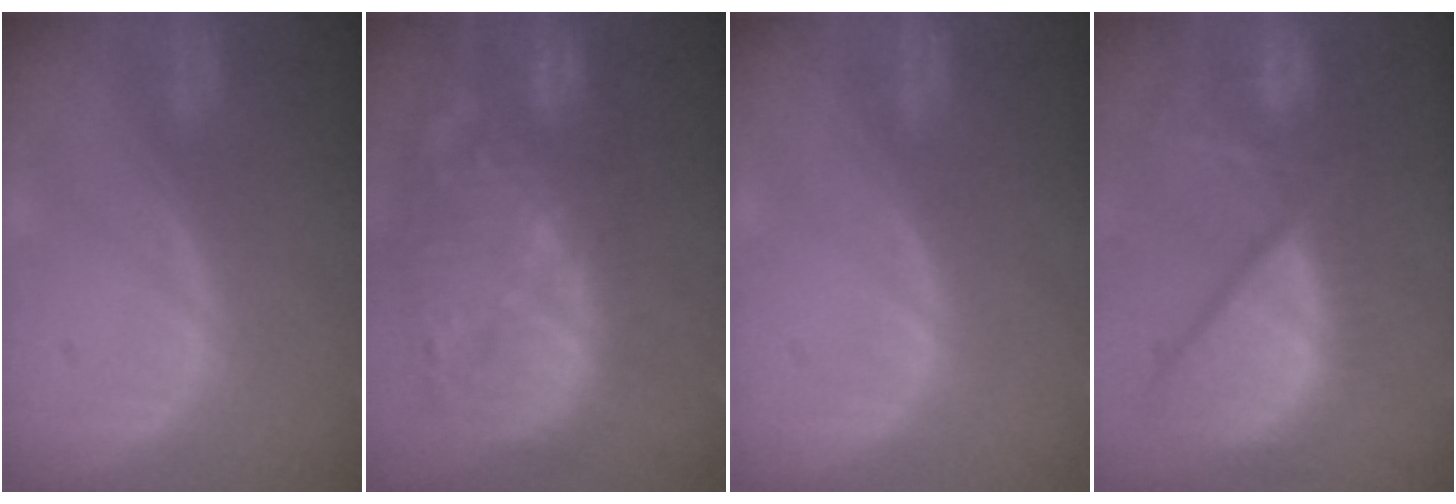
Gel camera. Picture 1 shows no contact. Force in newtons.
{"total": 14.7, "press": 12.8, "slide": 7.2}
{"total": 0.0}
{"total": 13.1, "press": 11.0, "slide": 7.2}